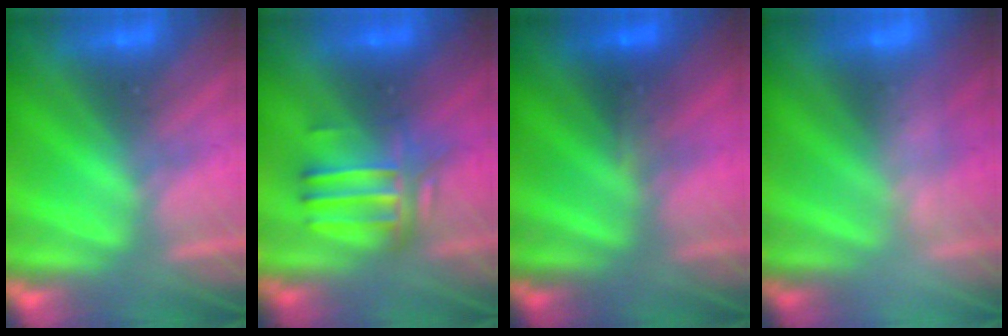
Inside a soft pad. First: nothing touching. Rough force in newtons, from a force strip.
{"total": 4.6}
{"total": 3.8}
{"total": 2.5}